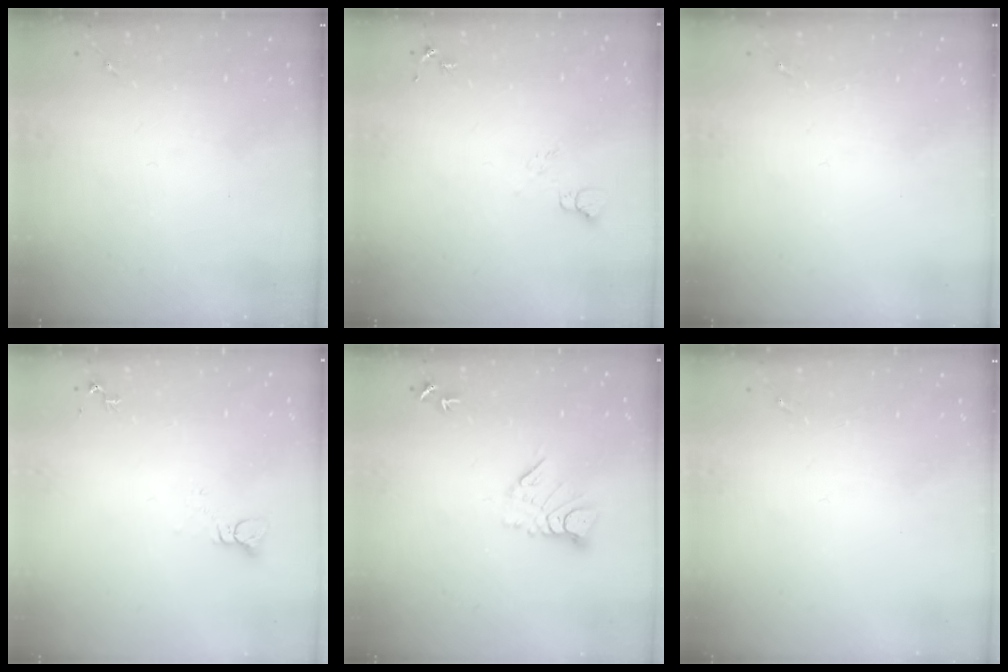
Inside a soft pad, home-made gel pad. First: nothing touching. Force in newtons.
{"total": 5.9, "press": 5.8, "slide": 0.5}
{"total": 0.0}
{"total": 2.7, "press": 2.7, "slide": 0.2}
{"total": 8.3, "press": 8.3, "slide": 0.8}
{"total": 0.0}